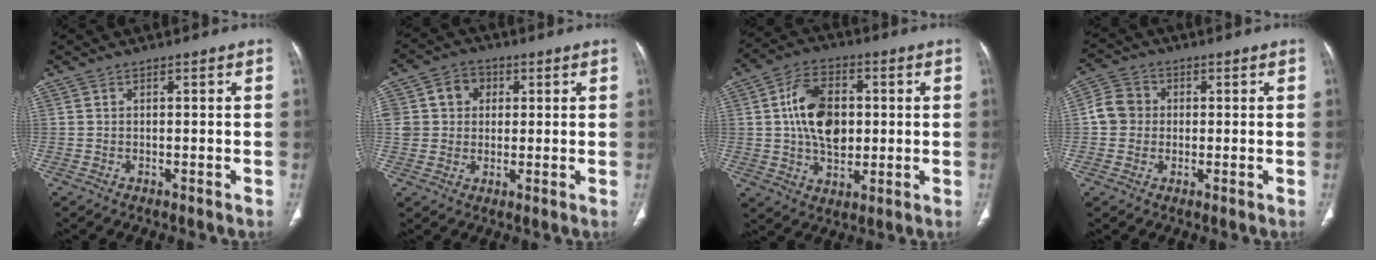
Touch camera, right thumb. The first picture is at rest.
{"total": 9.6, "force": [2.4, 8.4, 4.2], "torque": [-0.055, 0.013, 0.040]}
{"total": 13.2, "force": [1.5, 8.7, 9.8], "torque": [-0.146, 0.005, 0.025]}
{"total": 5.8, "force": [0.1, 5.4, 2.2], "torque": [-0.028, 0.013, -0.007]}